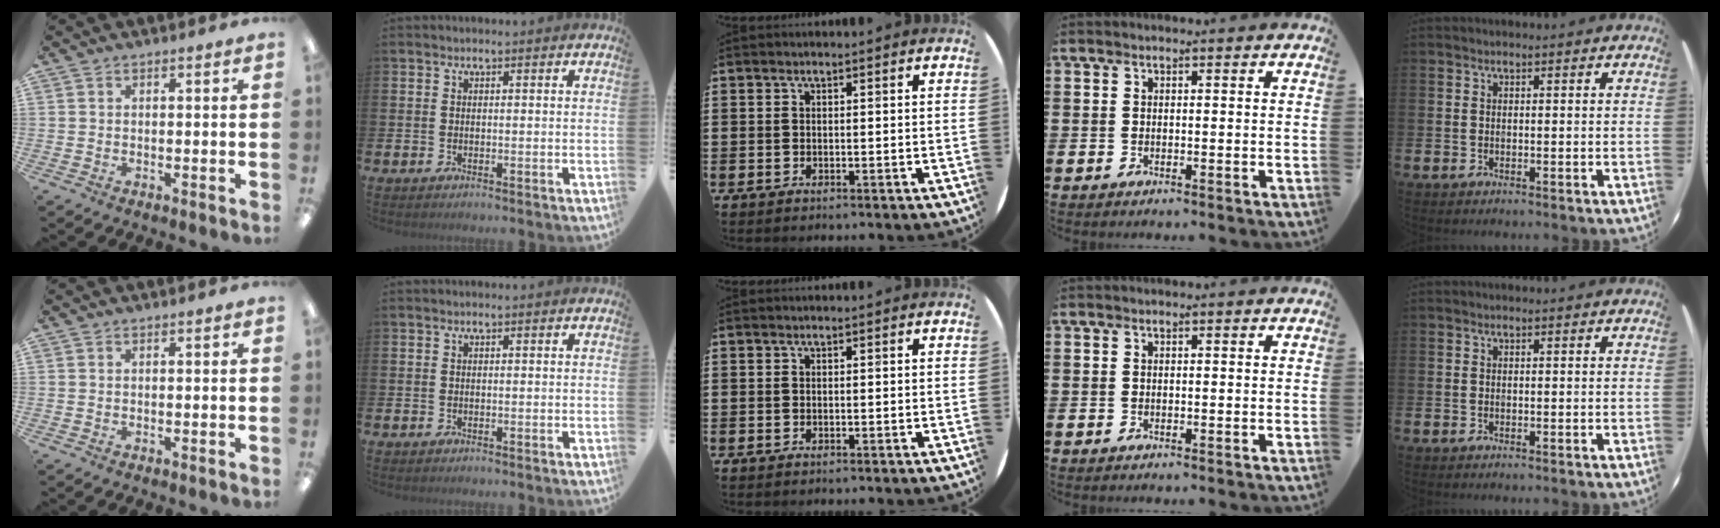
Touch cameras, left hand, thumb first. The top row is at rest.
{}